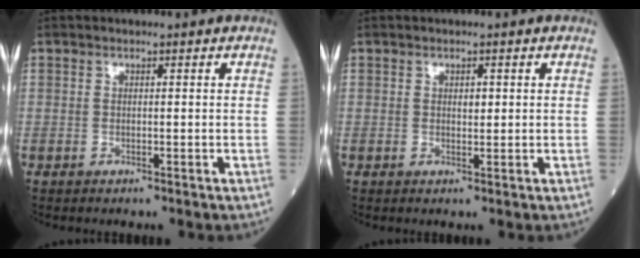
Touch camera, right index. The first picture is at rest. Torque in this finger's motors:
{"motor_torque": [0.33, 0.09, 0.09, 0.00]}